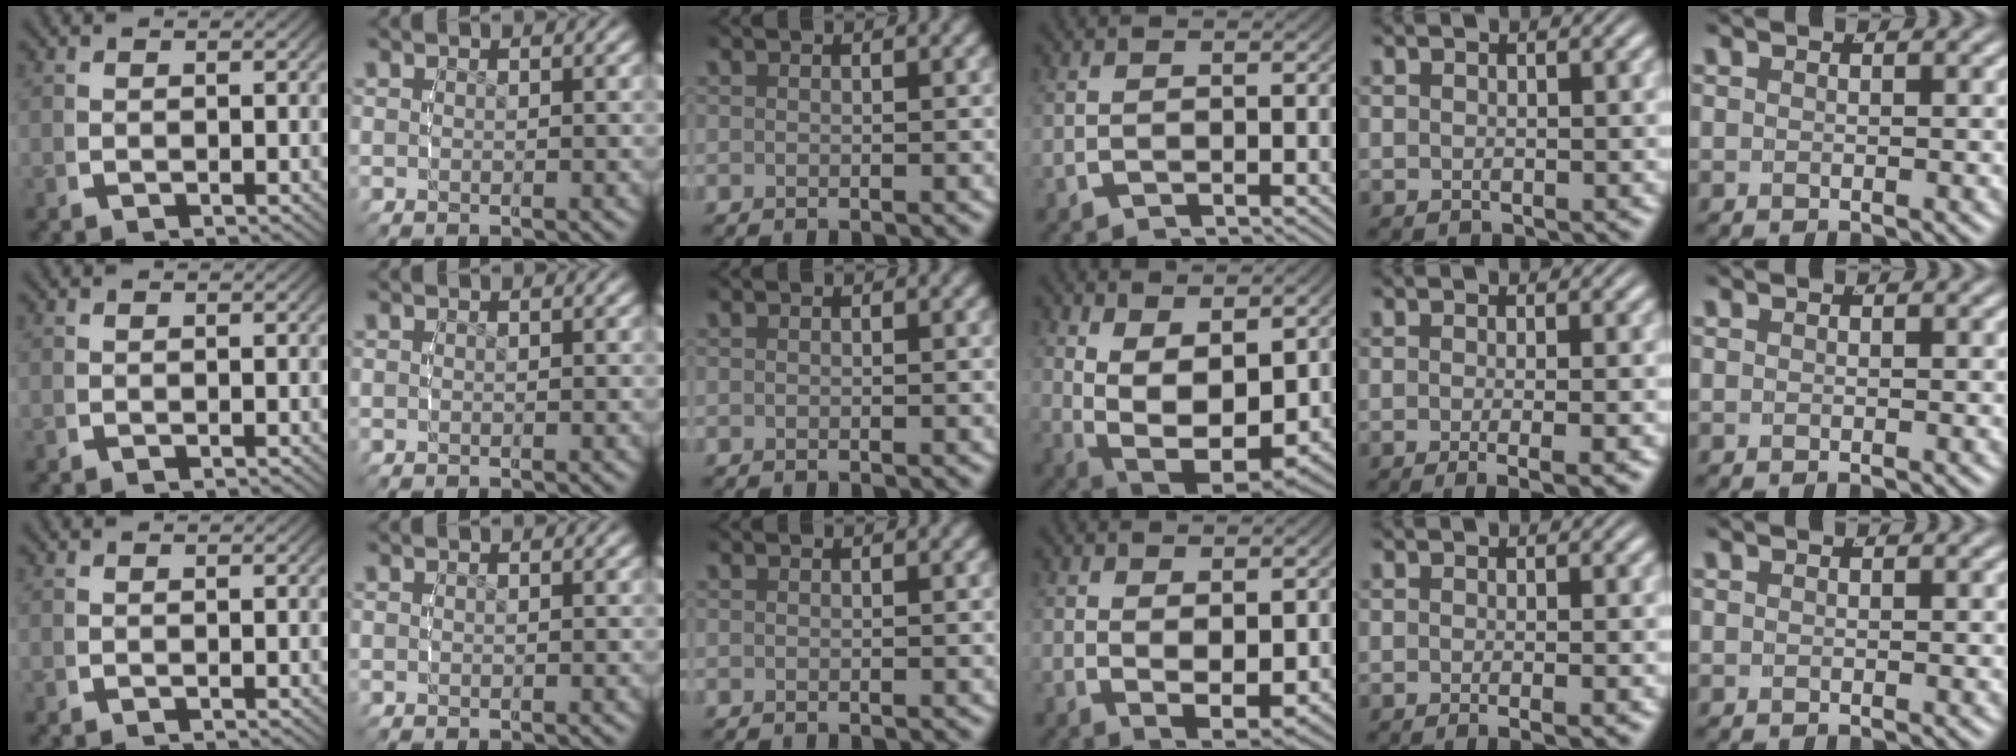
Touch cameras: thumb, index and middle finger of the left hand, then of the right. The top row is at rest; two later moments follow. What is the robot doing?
{"motion": "lift_and_place", "object": "bandage"}